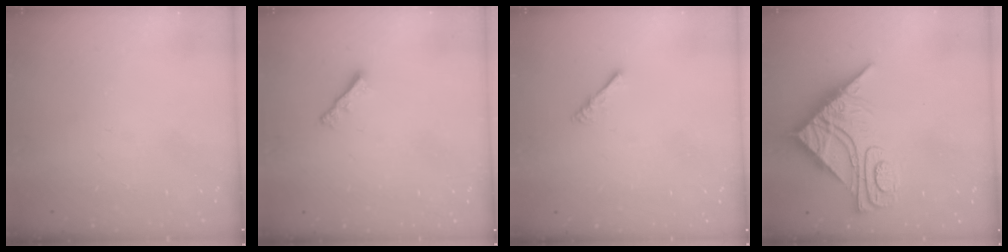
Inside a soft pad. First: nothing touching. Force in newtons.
{"total": 2.2, "press": 2.1, "slide": 0.6}
{"total": 1.7, "press": 1.6, "slide": 0.4}
{"total": 13.7, "press": 13.7, "slide": 1.2}